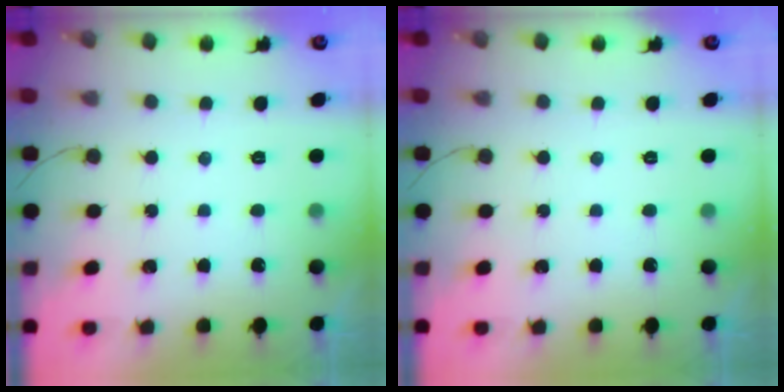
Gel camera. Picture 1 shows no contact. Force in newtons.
{"total": 0.0}